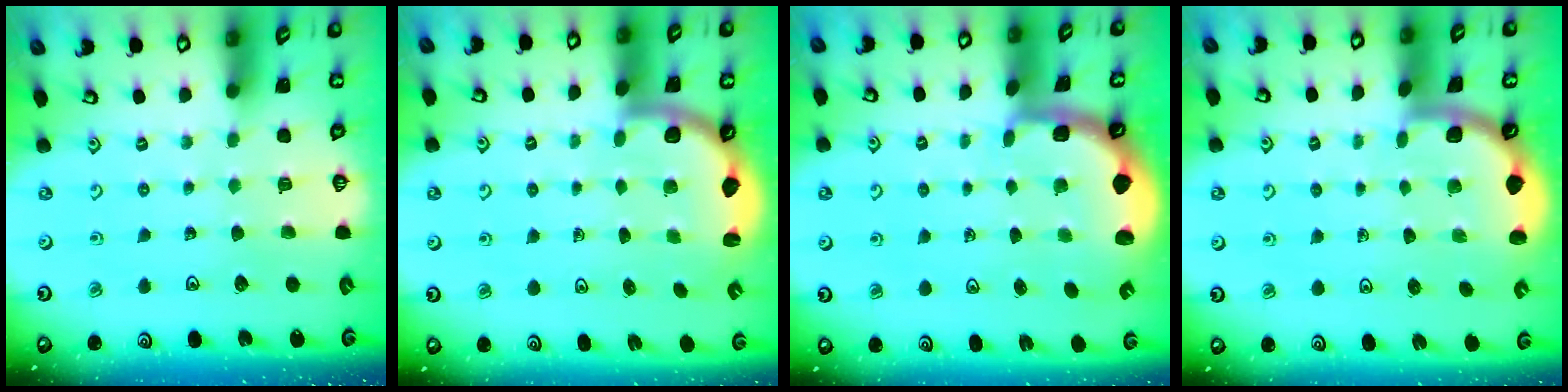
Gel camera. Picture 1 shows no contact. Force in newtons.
{"total": 2.6, "press": 2.5, "slide": 0.6}
{"total": 2.3, "press": 2.0, "slide": 1.0}
{"total": 1.7, "press": 1.7, "slide": 0.1}